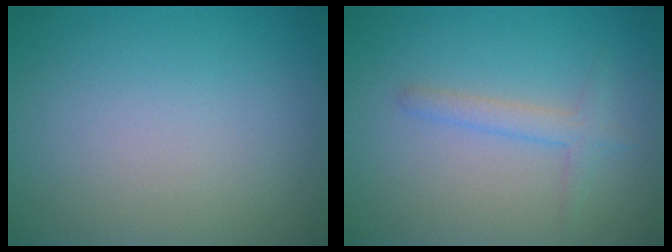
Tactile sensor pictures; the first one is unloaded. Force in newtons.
{"total": 1.8, "press": 1.8, "slide": 0.1}